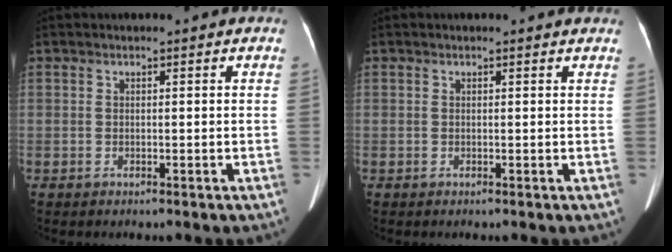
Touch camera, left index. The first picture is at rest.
{"total": 1.3, "force": [1.2, 0.3, 0.2], "torque": [-0.008, -0.001, 0.000]}